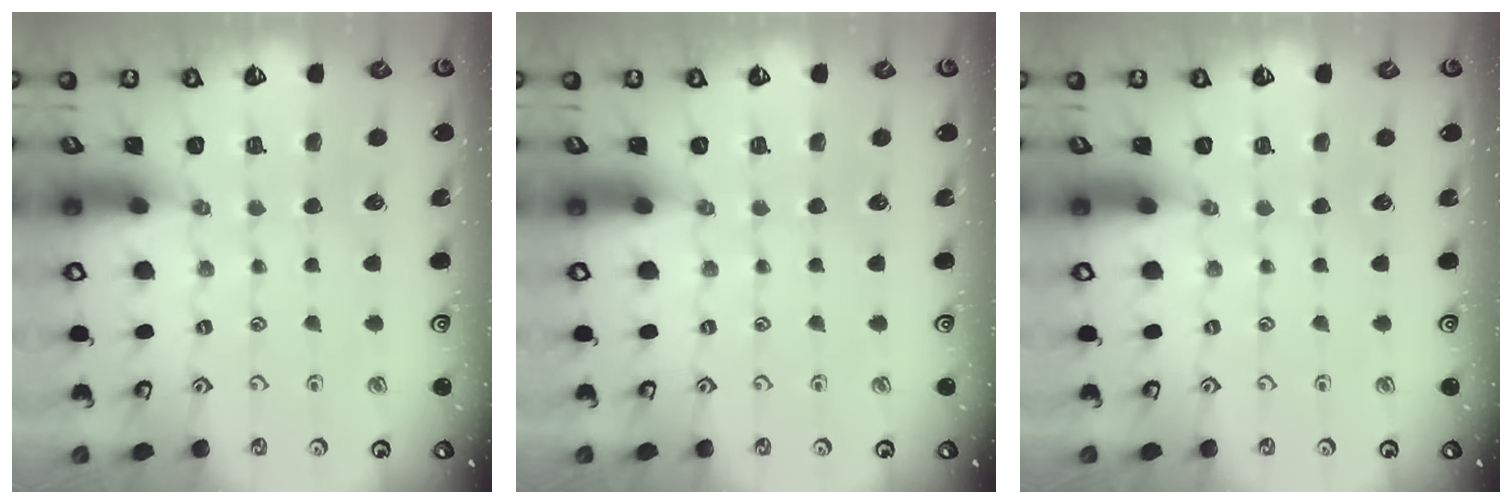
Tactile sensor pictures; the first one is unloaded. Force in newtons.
{"total": 0.0}
{"total": 0.0}